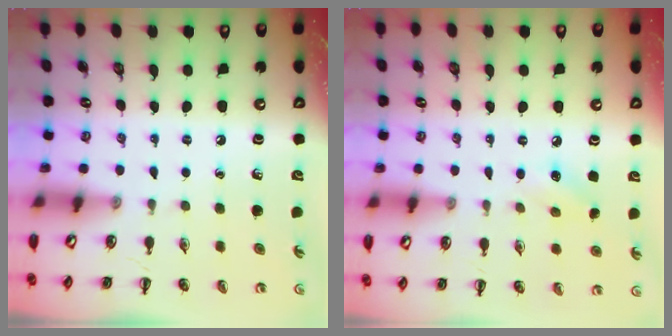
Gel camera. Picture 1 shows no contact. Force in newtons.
{"total": 5.2, "press": 5.0, "slide": 1.4}